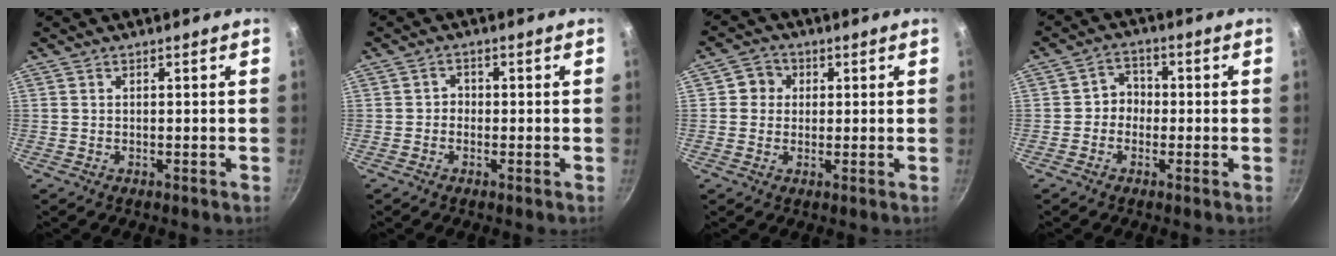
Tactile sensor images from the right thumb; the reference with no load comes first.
{"total": 1.5, "force": [-0.6, 1.3, 0.5], "torque": [0.002, 0.006, -0.014]}
{"total": 4.3, "force": [0.9, 4.1, 1.2], "torque": [0.011, 0.004, 0.003]}
{"total": 4.0, "force": [-0.8, 3.6, 1.5], "torque": [0.008, 0.015, -0.023]}